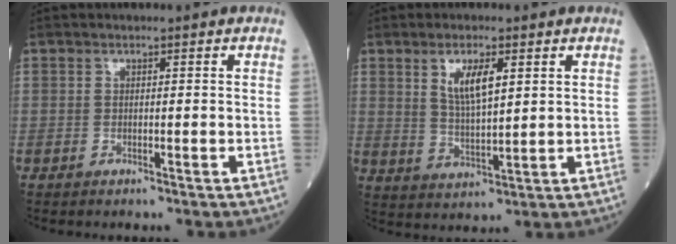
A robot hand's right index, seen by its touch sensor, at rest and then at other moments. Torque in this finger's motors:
{"motor_torque": [0.24, 0.22, 0.14, 0.08]}